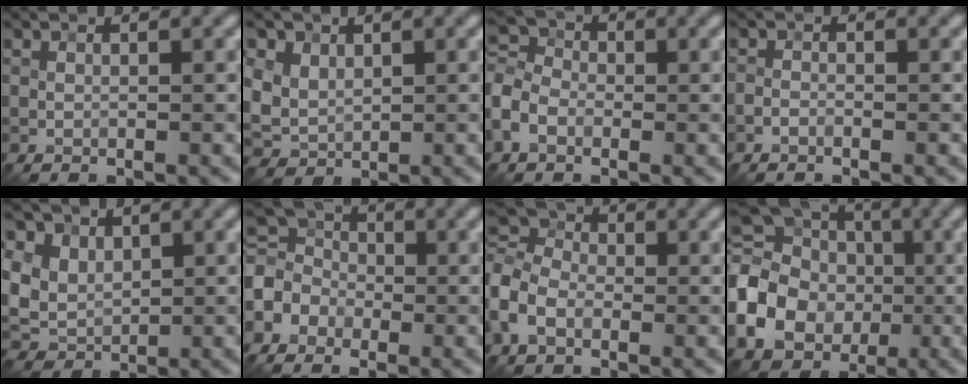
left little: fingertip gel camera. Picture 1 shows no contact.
{"total": 5.9, "force": [2.2, 4.6, 2.9], "torque": [-0.085, 0.016, 0.043]}
{"total": 4.5, "force": [-1.5, 3.5, 2.5], "torque": [-0.056, 0.011, -0.045]}
{"total": 0.7, "force": [-0.5, 0.3, 0.4], "torque": [-0.006, 0.001, -0.013]}
{"total": 7.6, "force": [2.7, 5.9, 3.9], "torque": [-0.092, 0.024, 0.043]}
{"total": 4.2, "force": [-1.7, 3.5, 1.6], "torque": [-0.042, 0.011, -0.052]}
{"total": 5.0, "force": [-1.3, 3.7, 3.0], "torque": [-0.067, 0.011, -0.043]}
{"total": 16.1, "force": [-2.1, 13.5, 8.5], "torque": [-0.194, 0.003, -0.075]}